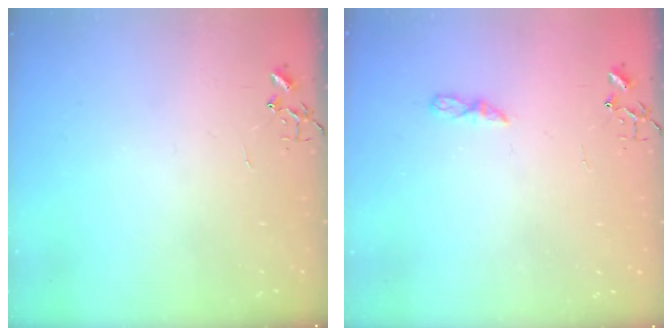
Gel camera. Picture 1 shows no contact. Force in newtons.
{"total": 5.5, "press": 5.4, "slide": 0.4}